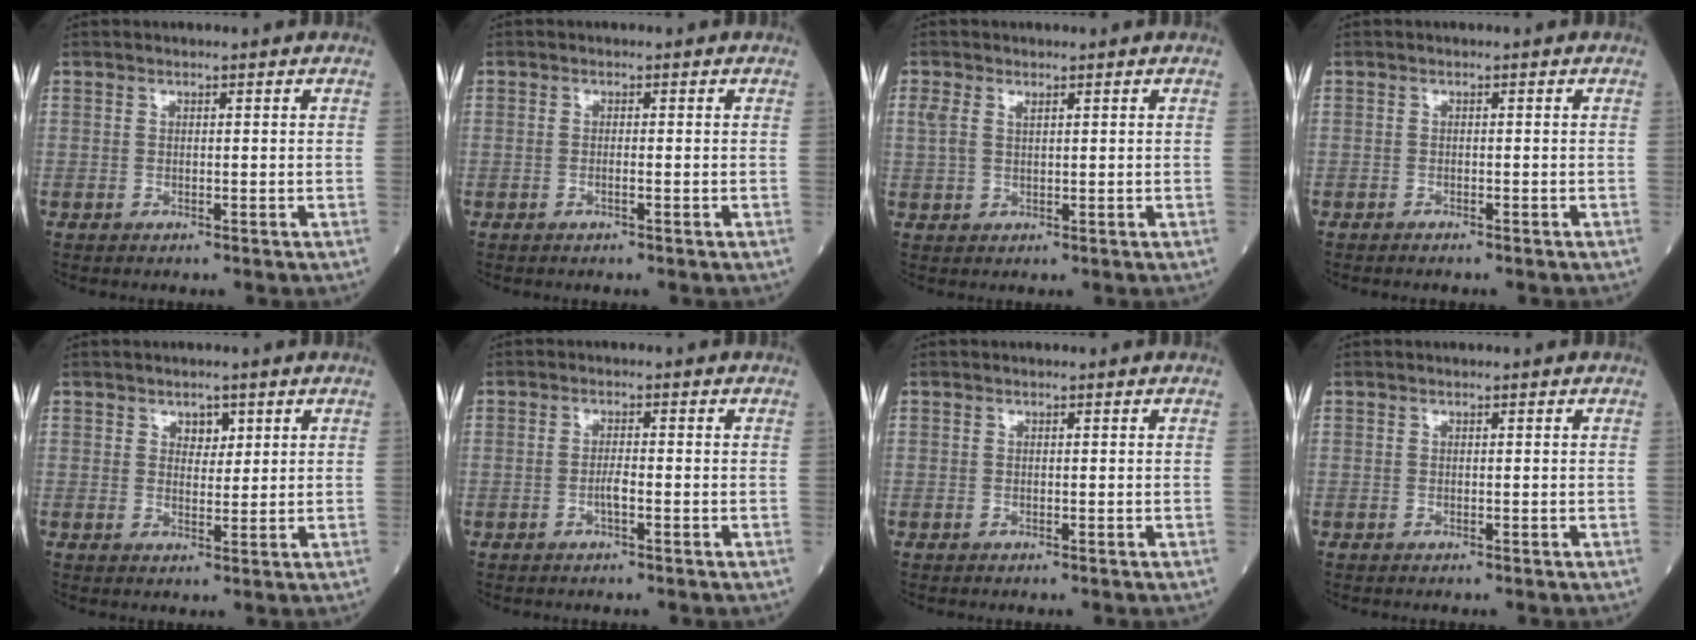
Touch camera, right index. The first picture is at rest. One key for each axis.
{"total": 0.8, "fx": -0.3, "fy": 0.1, "fz": 0.8, "tx": -0.017, "ty": 0.000, "tz": -0.005}
{"total": 2.9, "fx": 1.3, "fy": 1.5, "fz": 2.2, "tx": -0.058, "ty": 0.017, "tz": 0.034}
{"total": 1.5, "fx": -1.3, "fy": 0.2, "fz": 0.7, "tx": -0.017, "ty": -0.006, "tz": -0.013}
{"total": 2.4, "fx": 1.3, "fy": 1.6, "fz": 1.3, "tx": -0.012, "ty": 0.000, "tz": 0.020}
{"total": 1.9, "fx": -0.7, "fy": 0.3, "fz": 1.8, "tx": -0.034, "ty": 0.001, "tz": -0.013}
{"total": 0.0}
{"total": 0.0}